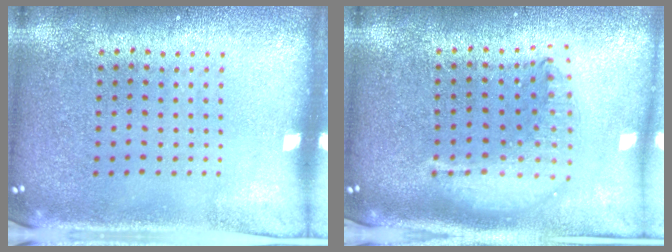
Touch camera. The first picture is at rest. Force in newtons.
{"total": 1.9, "press": 1.6, "slide": 1.2}